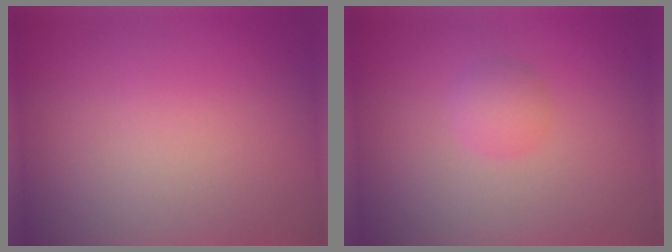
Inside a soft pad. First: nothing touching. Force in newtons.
{"total": 1.5, "press": 1.5, "slide": 0.1}